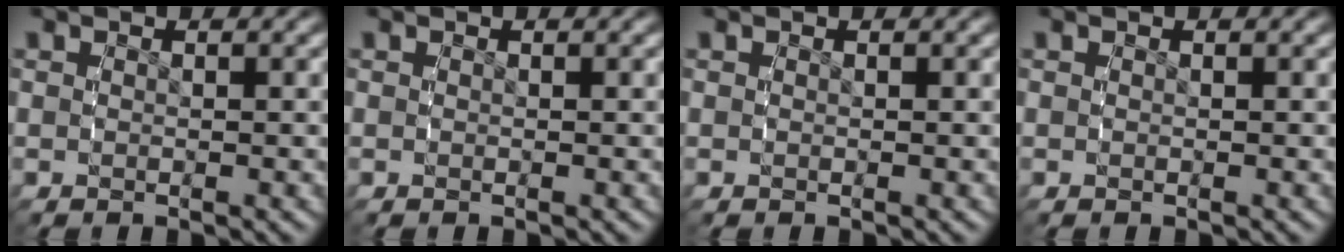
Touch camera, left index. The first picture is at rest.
{"total": 0.0}
{"total": 0.0}
{"total": 0.0}